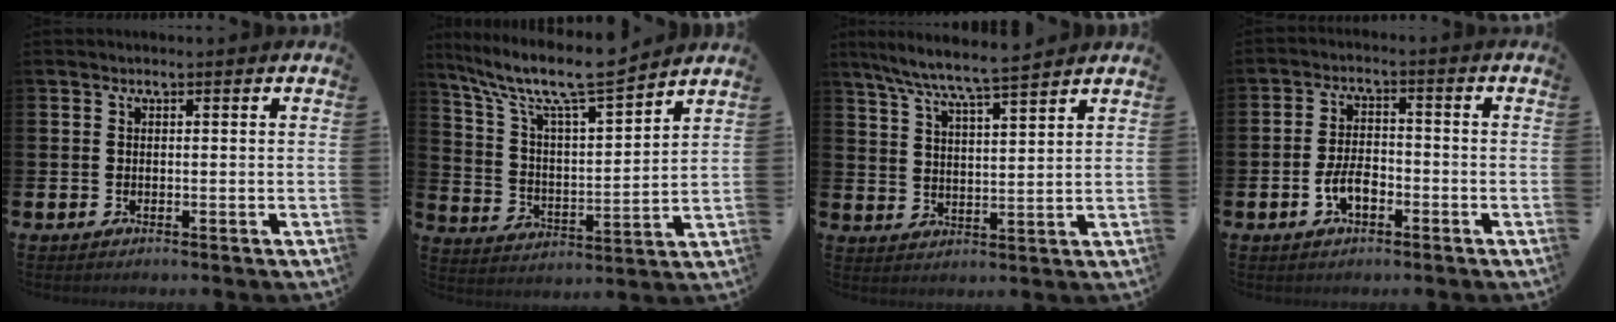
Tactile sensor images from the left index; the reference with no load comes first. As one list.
[{"total": 10.4, "force": [9.2, 1.3, 4.7], "torque": [-0.117, -0.063, 0.153]}, {"total": 7.2, "force": [6.8, -0.2, 2.4], "torque": [-0.066, -0.039, 0.117]}, {"total": 4.1, "force": [-1.7, 2.2, 3.0], "torque": [-0.051, 0.003, -0.036]}]